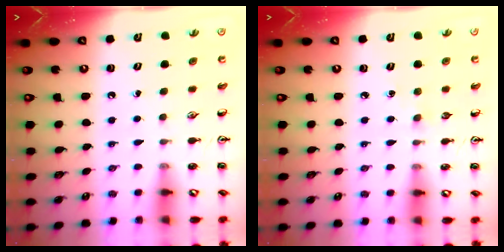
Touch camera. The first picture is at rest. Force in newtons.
{"total": 2.7, "press": 2.7, "slide": 0.4}